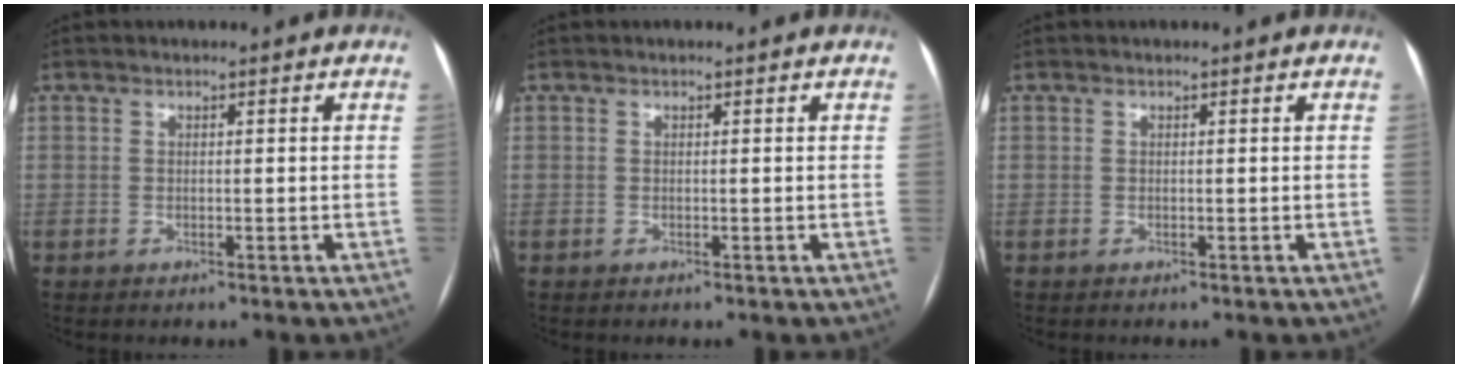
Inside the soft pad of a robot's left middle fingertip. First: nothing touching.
{"total": 0.0}
{"total": 0.0}